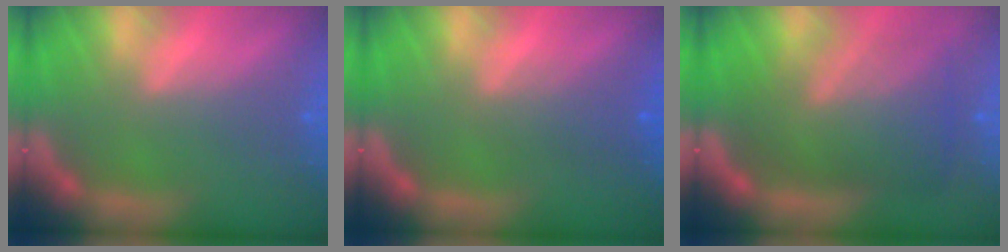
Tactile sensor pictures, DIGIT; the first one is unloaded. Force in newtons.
{"total": 2.5}
{"total": 8.6}